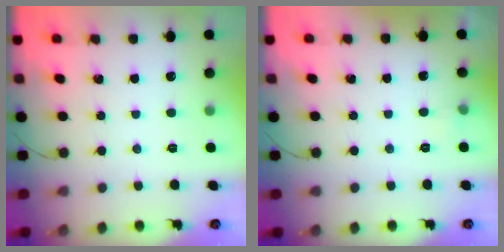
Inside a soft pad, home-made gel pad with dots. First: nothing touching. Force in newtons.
{"total": 2.5, "press": 2.3, "slide": 1.1}